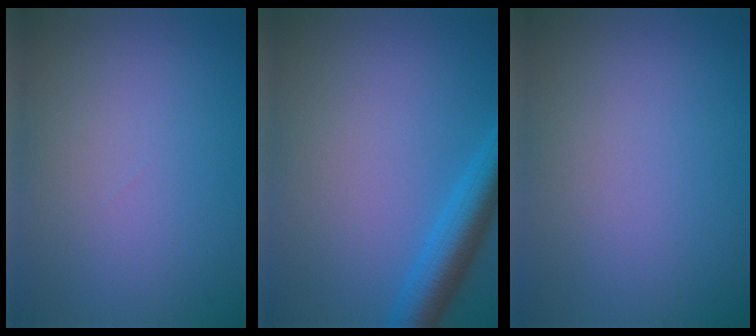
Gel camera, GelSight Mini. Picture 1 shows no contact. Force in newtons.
{"total": 4.5, "press": 4.5, "slide": 0.3}
{"total": 0.0}